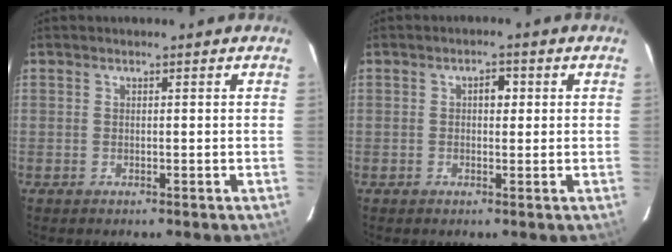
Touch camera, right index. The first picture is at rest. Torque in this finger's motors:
{"motor_torque": [0.04, -0.01, 0.02, 0.03]}